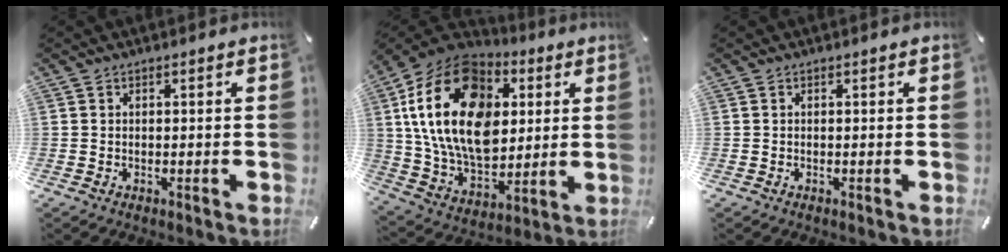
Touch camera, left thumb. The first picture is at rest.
{"total": 24.1, "force": [4.8, 17.2, 16.1], "torque": [-0.327, -0.010, 0.082]}
{"total": 0.0}